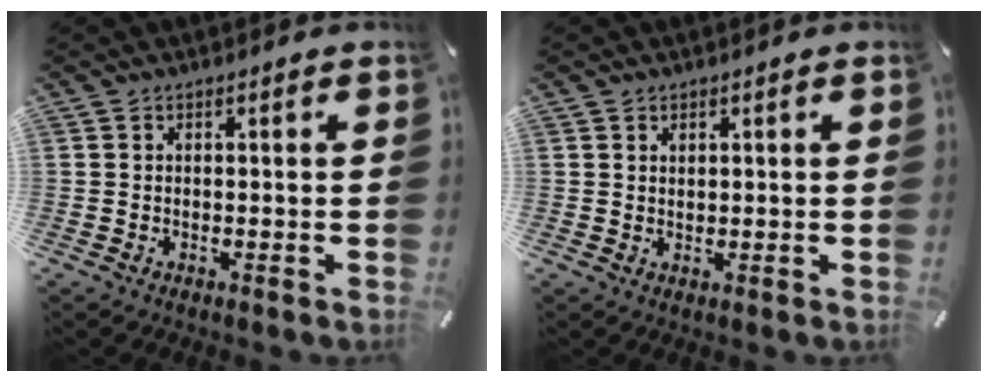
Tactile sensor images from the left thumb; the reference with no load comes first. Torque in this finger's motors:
{"motor_torque": [-0.10, -0.30, -0.09, 0.15, 0.00]}